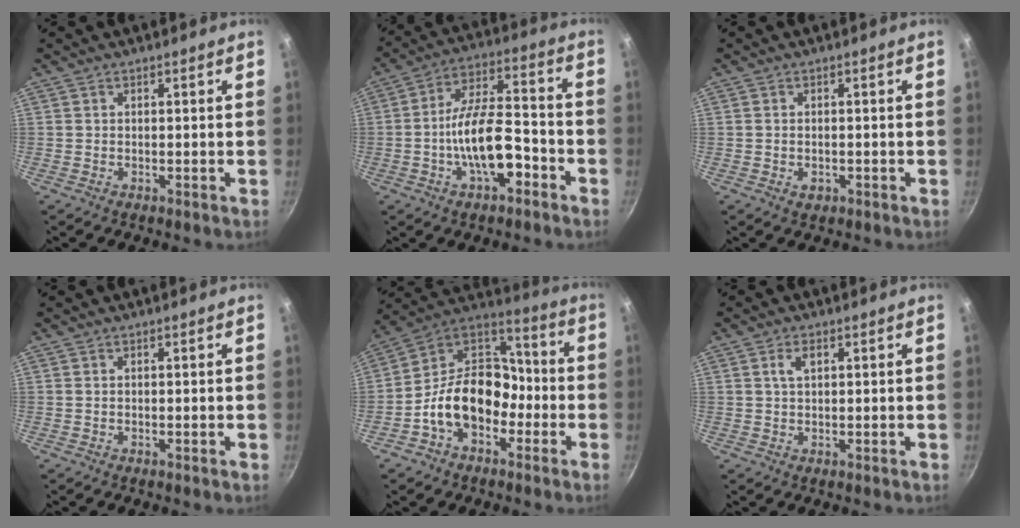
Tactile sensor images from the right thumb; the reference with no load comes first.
{"total": 13.3, "force": [-4.8, 5.7, 11.0], "torque": [-0.166, 0.046, -0.088]}
{"total": 1.5, "force": [-0.5, 1.1, 1.0], "torque": [-0.015, -0.001, -0.006]}
{"total": 0.0}
{"total": 16.6, "force": [-5.6, 11.7, 10.4], "torque": [-0.123, 0.071, -0.117]}
{"total": 2.7, "force": [0.9, 1.4, 2.0], "torque": [-0.029, 0.003, 0.017]}